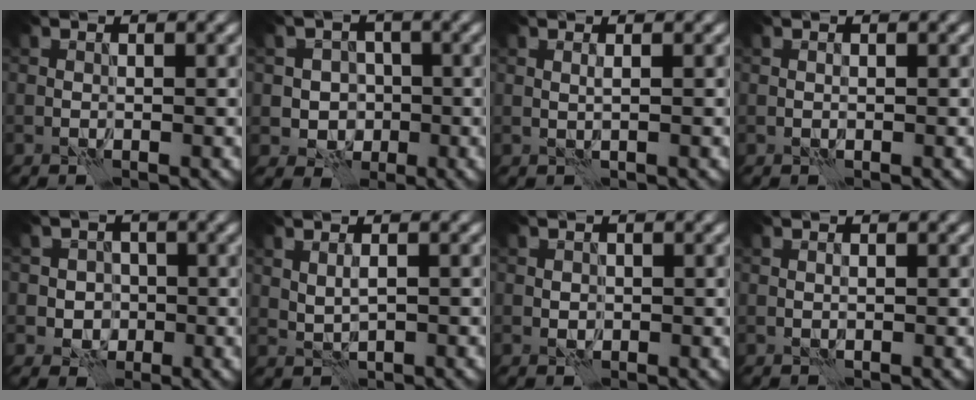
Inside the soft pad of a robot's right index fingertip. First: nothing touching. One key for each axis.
{"total": 3.4, "fx": -0.8, "fy": 3.0, "fz": 1.2, "tx": -0.001, "ty": 0.001, "tz": -0.027}
{"total": 0.5, "fx": 0.1, "fy": -0.4, "fz": 0.3, "tx": -0.007, "ty": -0.001, "tz": 0.001}
{"total": 0.0}
{"total": 2.6, "fx": -0.6, "fy": 2.4, "fz": 0.9, "tx": 0.009, "ty": 0.000, "tz": -0.023}
{"total": 1.3, "fx": 0.3, "fy": 0.5, "fz": 1.2, "tx": -0.021, "ty": -0.002, "tz": 0.009}
{"total": 0.7, "fx": -0.1, "fy": 0.6, "fz": 0.3, "tx": -0.006, "ty": 0.000, "tz": -0.004}
{"total": 0.0}